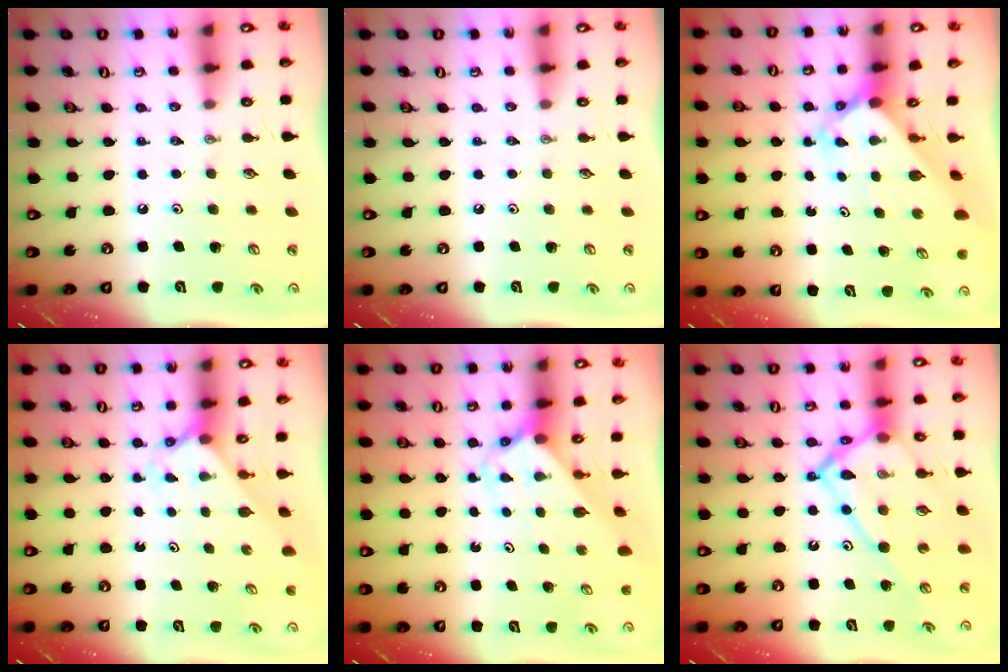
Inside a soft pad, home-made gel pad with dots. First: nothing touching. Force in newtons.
{"total": 0.0}
{"total": 2.7, "press": 2.7, "slide": 0.2}
{"total": 2.1, "press": 2.1, "slide": 0.2}
{"total": 2.2, "press": 2.2, "slide": 0.1}
{"total": 20.0, "press": 19.9, "slide": 1.9}